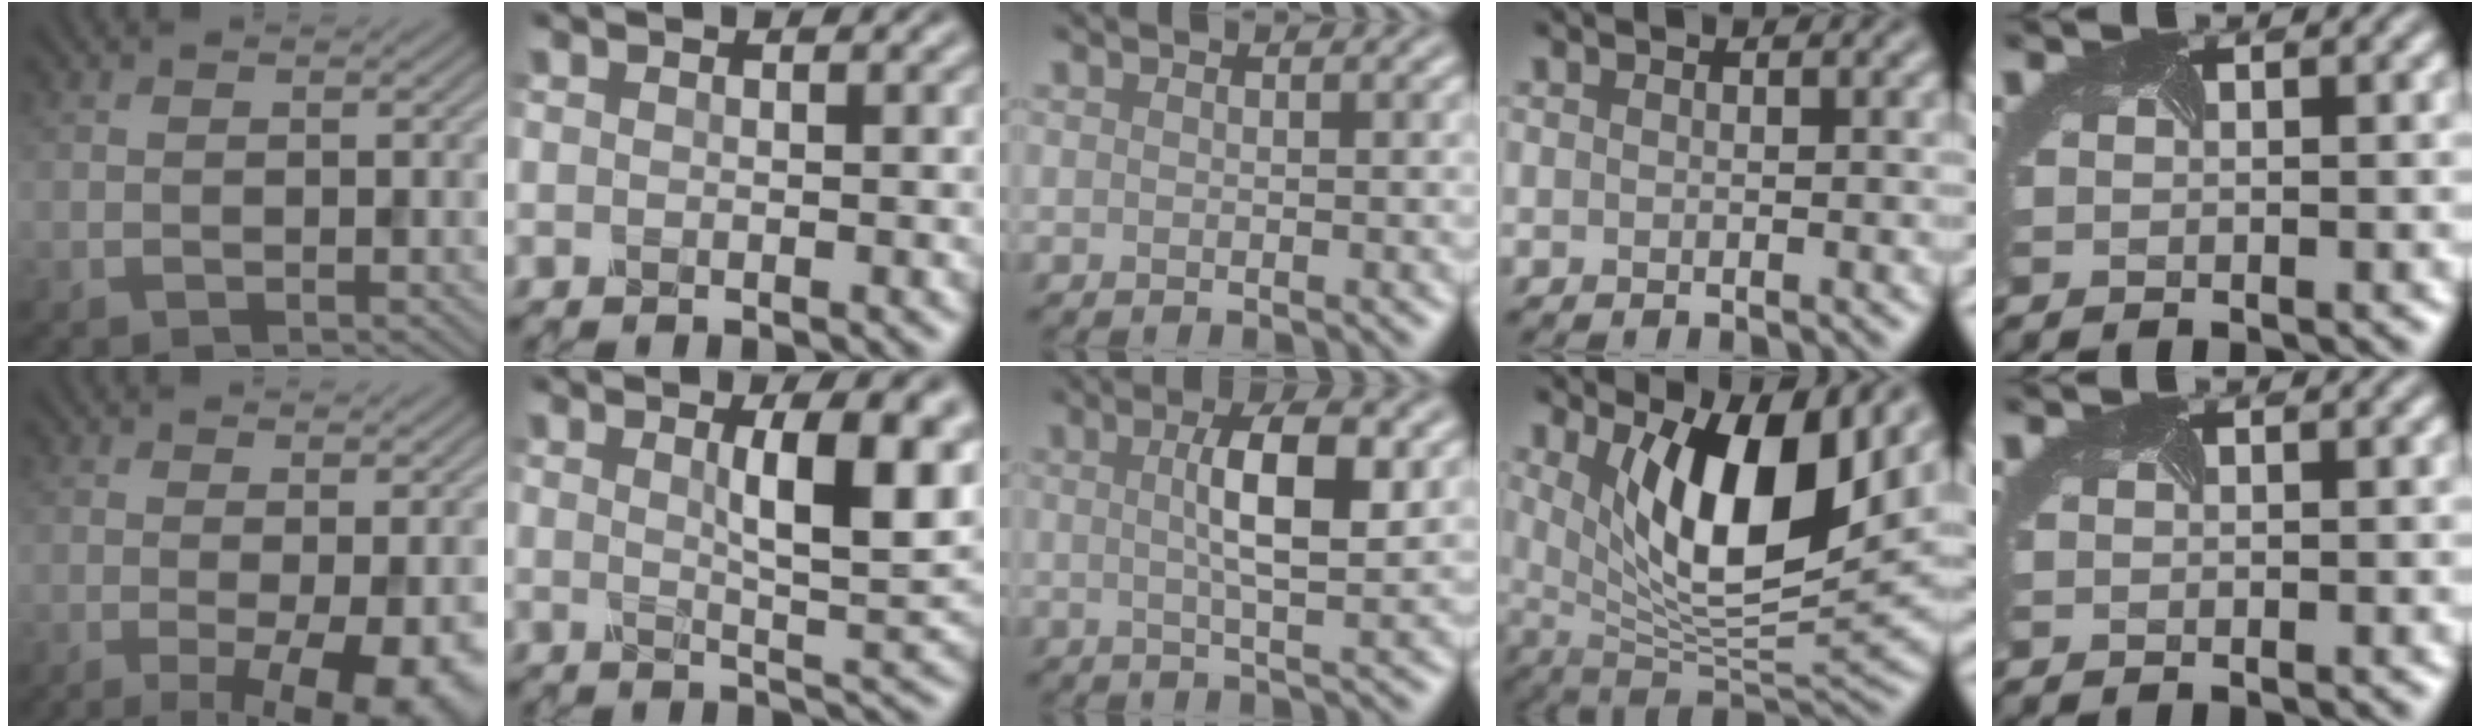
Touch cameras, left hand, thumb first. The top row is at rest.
{"thumb": {"total": 8.4, "force": [-2.5, 2.1, 7.8], "torque": [-0.111, -0.008, -0.028]}, "index": {"total": 7.8, "force": [2.3, 2.0, 7.1], "torque": [-0.093, -0.001, 0.038]}, "middle": {"total": 5.4, "force": [1.1, 1.3, 5.1], "torque": [-0.085, 0.008, 0.017]}, "ring": {"total": 10.1, "force": [3.6, 3.4, 8.9], "torque": [-0.140, -0.025, 0.066]}}